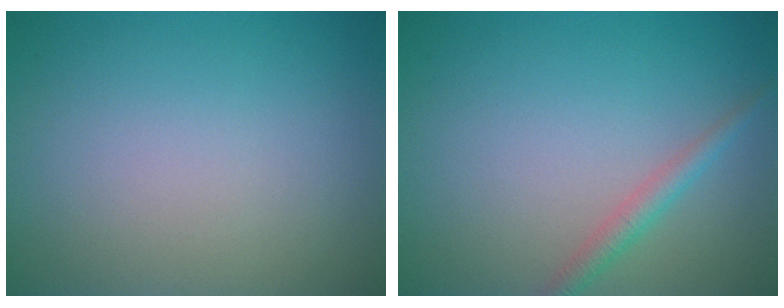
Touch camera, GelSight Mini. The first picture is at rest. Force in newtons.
{"total": 1.8, "press": 1.8, "slide": 0.0}